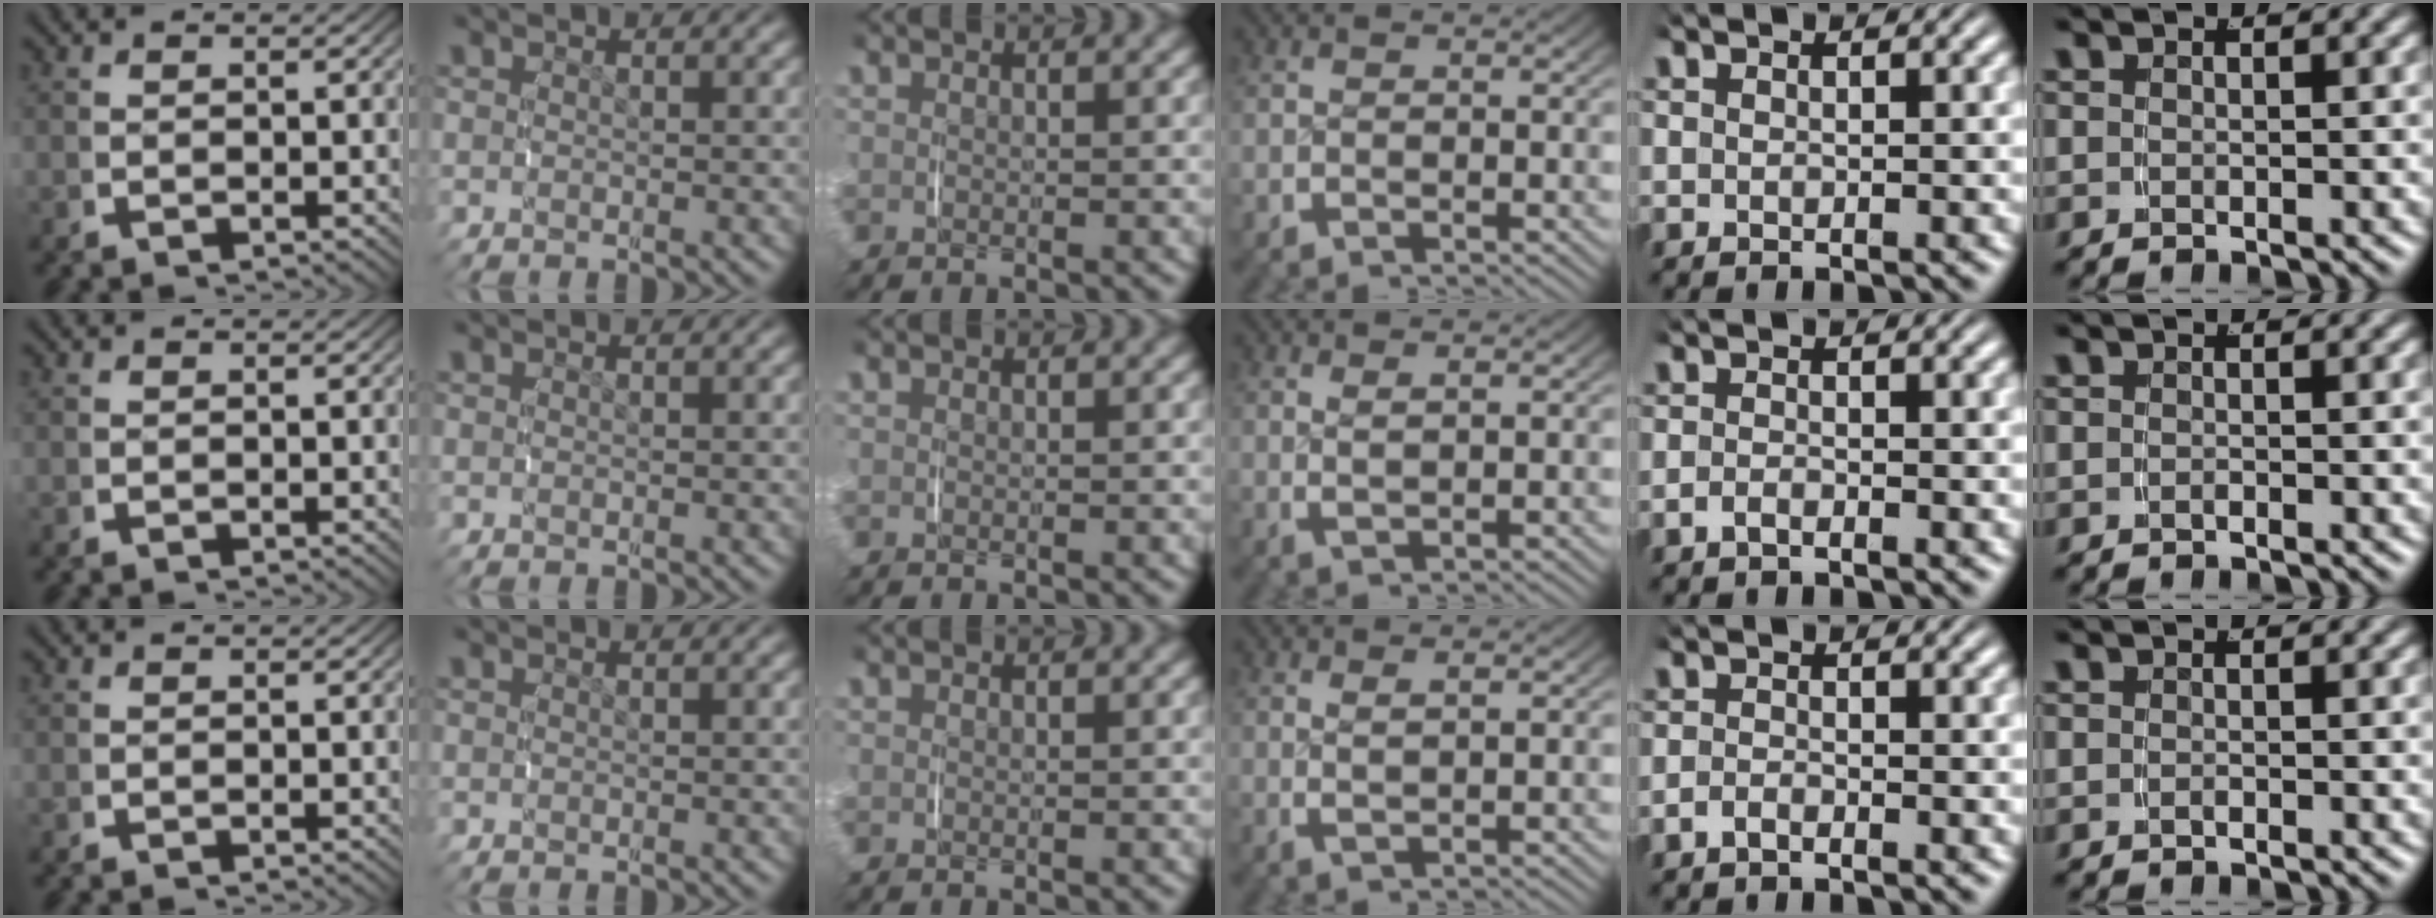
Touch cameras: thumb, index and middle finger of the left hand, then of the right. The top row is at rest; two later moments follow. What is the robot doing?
{"motion": "lift_and_place", "object": "pen bag"}